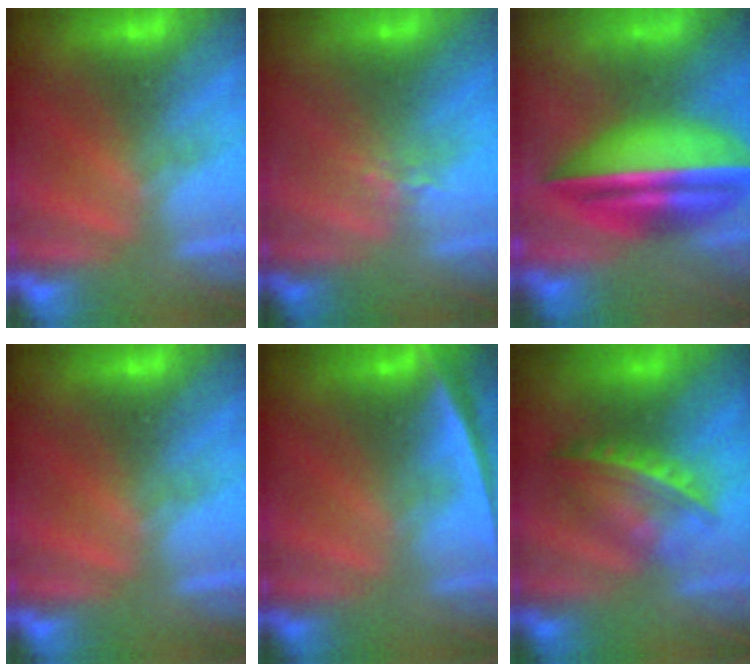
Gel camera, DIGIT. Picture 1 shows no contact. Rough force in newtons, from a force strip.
{"total": 1.4}
{"total": 7.0}
{"total": 0.0}
{"total": 2.4}
{"total": 8.5}